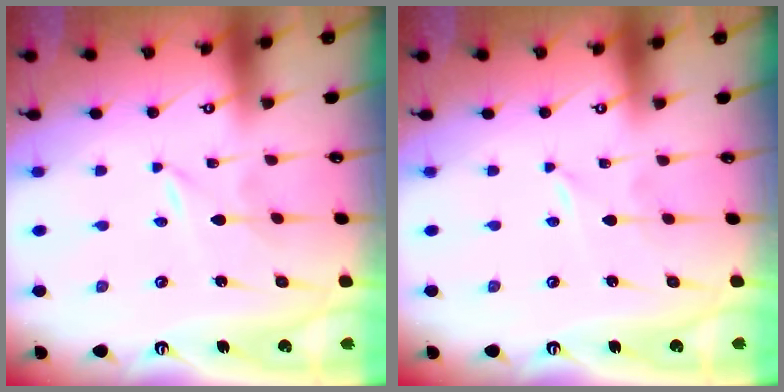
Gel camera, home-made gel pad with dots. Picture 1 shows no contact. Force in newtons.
{"total": 0.0}